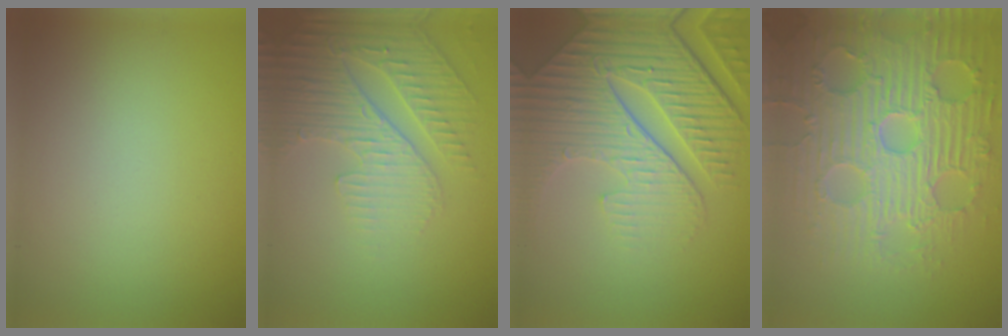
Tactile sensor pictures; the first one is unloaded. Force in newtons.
{"total": 4.8, "press": 3.6, "slide": 3.1}
{"total": 8.0, "press": 6.2, "slide": 5.1}
{"total": 8.3, "press": 6.4, "slide": 5.2}